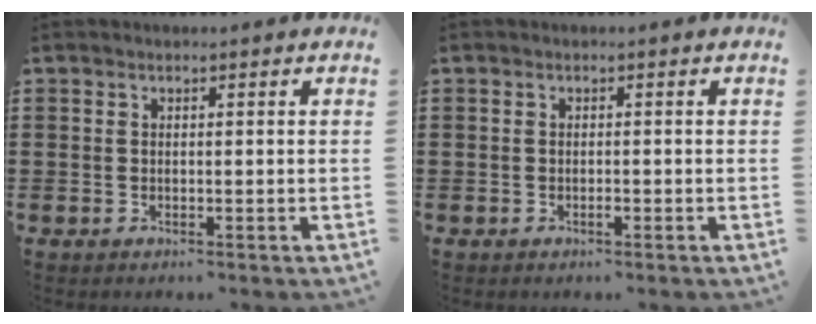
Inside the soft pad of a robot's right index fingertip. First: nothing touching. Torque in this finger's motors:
{"motor_torque": [0.00, 0.00, 0.01, 0.04]}